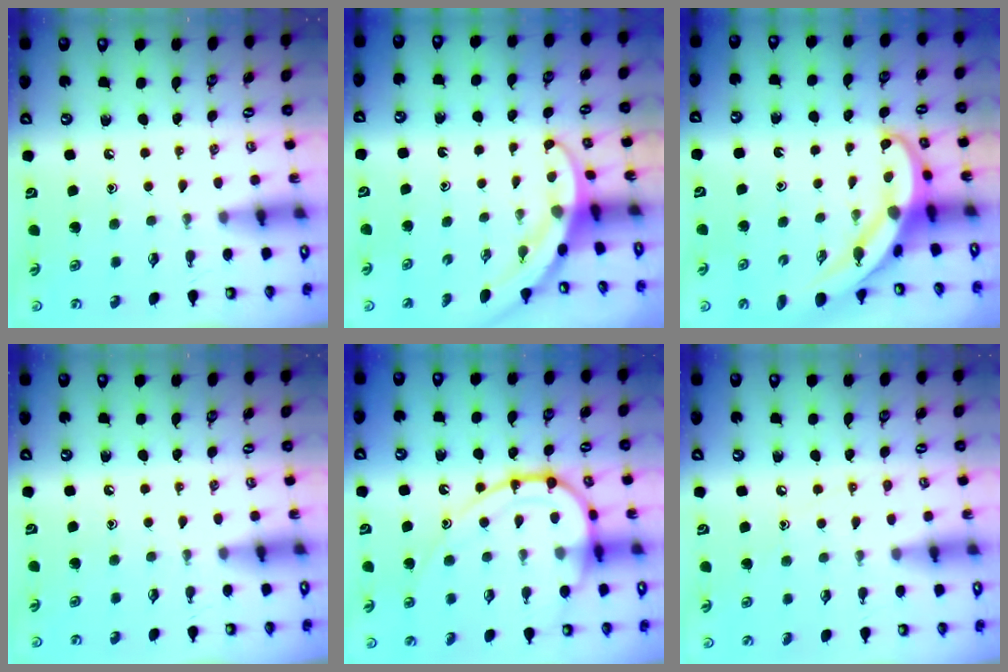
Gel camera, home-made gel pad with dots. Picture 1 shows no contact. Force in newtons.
{"total": 3.0, "press": 3.0, "slide": 0.1}
{"total": 6.9, "press": 6.8, "slide": 0.6}
{"total": 0.0}
{"total": 14.1, "press": 14.0, "slide": 1.6}
{"total": 5.9, "press": 5.9, "slide": 0.8}